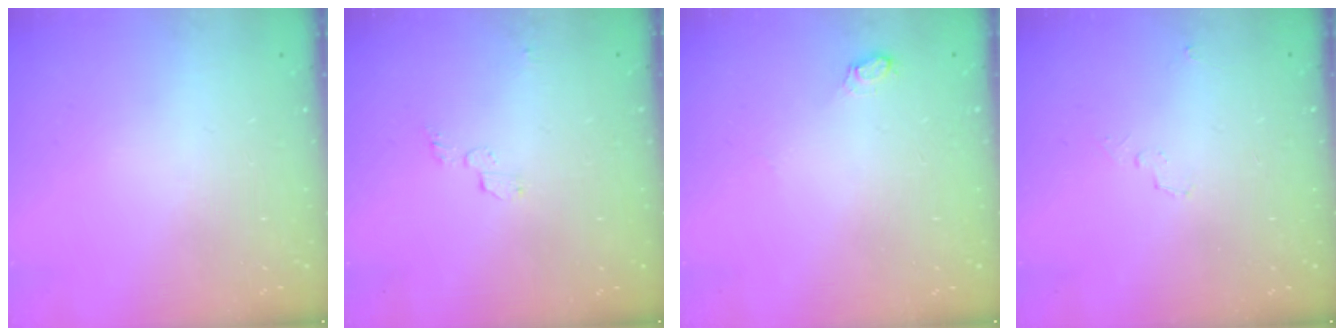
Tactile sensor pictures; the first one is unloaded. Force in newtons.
{"total": 3.9, "press": 3.9, "slide": 0.4}
{"total": 4.9, "press": 4.8, "slide": 0.6}
{"total": 3.7, "press": 3.3, "slide": 1.7}